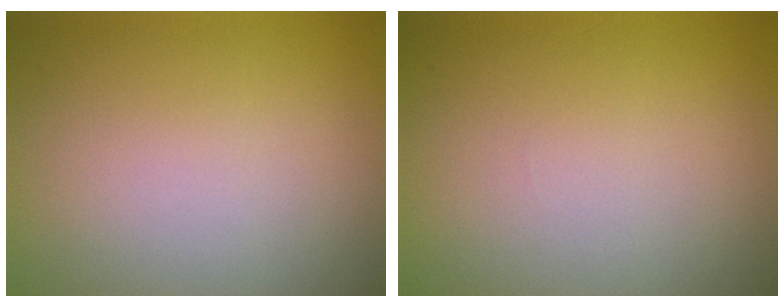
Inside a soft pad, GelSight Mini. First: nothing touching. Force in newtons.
{"total": 0.0}